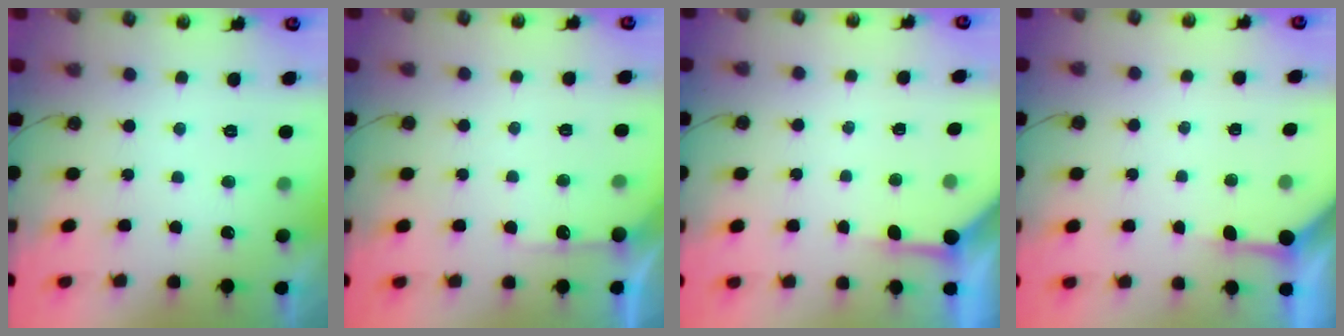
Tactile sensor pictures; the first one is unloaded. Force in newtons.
{"total": 4.7, "press": 4.7, "slide": 0.5}
{"total": 3.9, "press": 3.9, "slide": 0.5}
{"total": 3.4, "press": 3.4, "slide": 0.5}